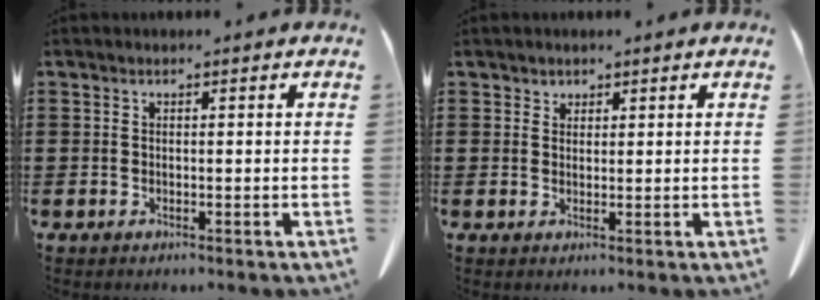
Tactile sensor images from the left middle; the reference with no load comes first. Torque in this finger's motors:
{"motor_torque": [0.09, -0.03, -0.02, -0.01]}